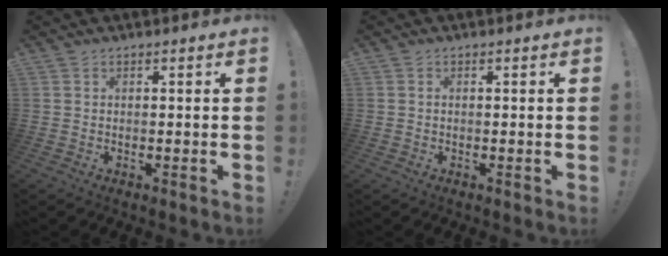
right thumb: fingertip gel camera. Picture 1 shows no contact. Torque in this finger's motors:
{"motor_torque": [0.20, -1.68, -0.45, -0.11, -0.13]}